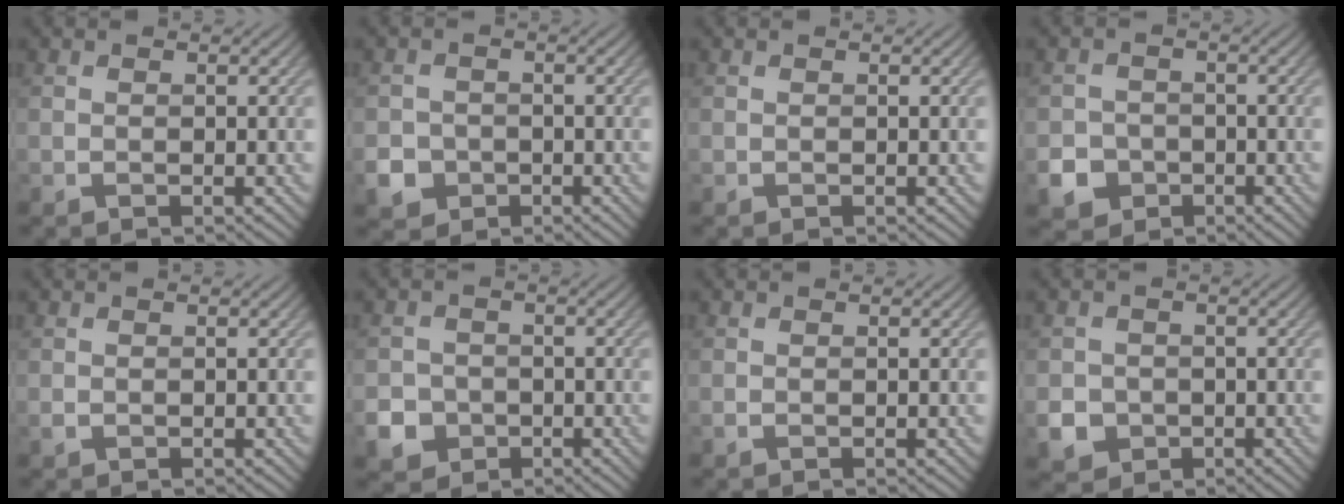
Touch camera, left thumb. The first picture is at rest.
{"total": 4.4, "force": [-2.0, 3.7, 1.1], "torque": [-0.023, -0.007, -0.046]}
{"total": 0.0}
{"total": 5.5, "force": [-2.7, 4.6, 1.4], "torque": [-0.025, -0.011, -0.058]}
{"total": 0.5, "force": [-0.1, 0.5, 0.2], "torque": [-0.004, -0.004, -0.004]}
{"total": 6.2, "force": [-2.8, 5.3, 1.5], "torque": [-0.034, -0.019, -0.066]}
{"total": 0.0}
{"total": 4.4, "force": [-1.6, 3.9, 1.3], "torque": [-0.032, -0.011, -0.037]}